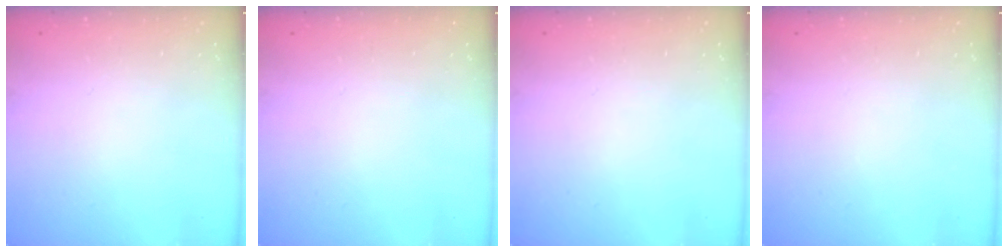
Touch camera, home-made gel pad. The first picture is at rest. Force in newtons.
{"total": 0.0}
{"total": 0.0}
{"total": 0.0}